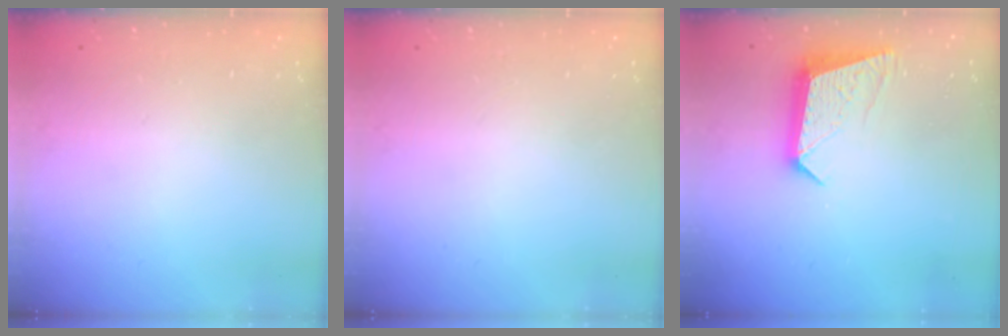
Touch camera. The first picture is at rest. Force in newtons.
{"total": 0.0}
{"total": 10.4, "press": 10.4, "slide": 0.3}